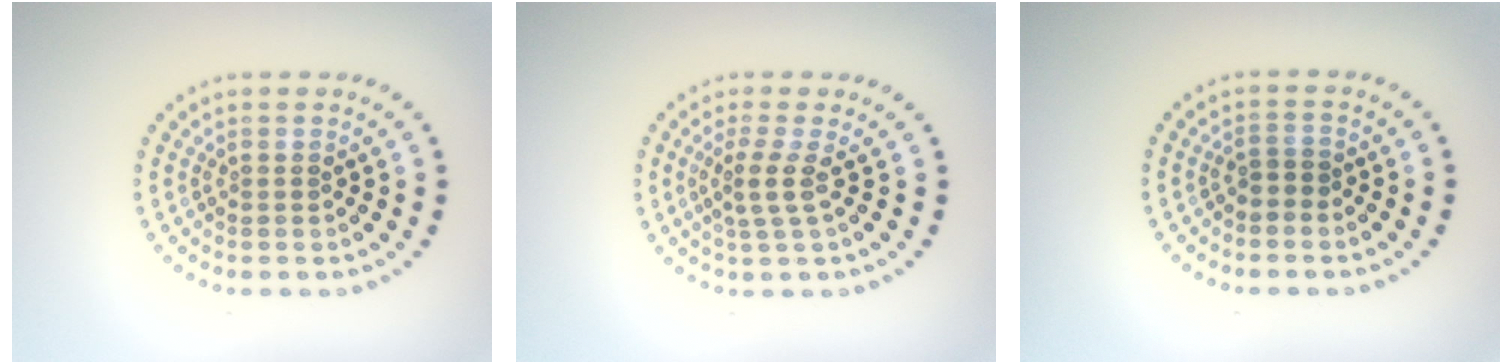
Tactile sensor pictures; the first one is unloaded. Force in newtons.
{"total": 2.1, "press": 1.6, "slide": 1.4}
{"total": 1.3, "press": 1.1, "slide": 0.6}